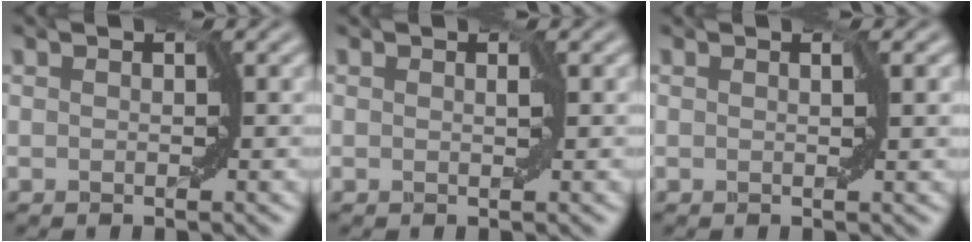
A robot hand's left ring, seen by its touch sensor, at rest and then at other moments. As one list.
[{"total": 0.0}, {"total": 0.6, "force": [0.2, -0.1, 0.6], "torque": [-0.019, -0.003, 0.004]}]